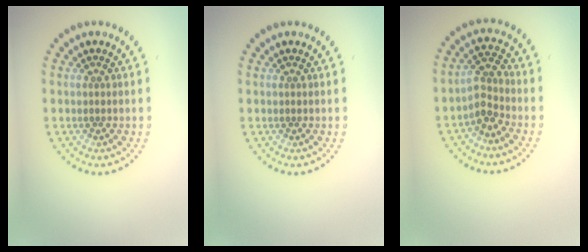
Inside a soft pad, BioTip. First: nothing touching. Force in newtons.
{"total": 0.0}
{"total": 2.5, "press": 1.9, "slide": 1.6}